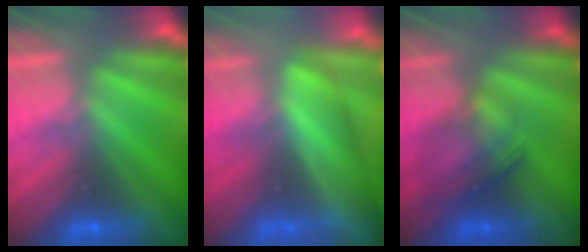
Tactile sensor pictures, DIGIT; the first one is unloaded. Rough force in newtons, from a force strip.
{"total": 3.8}
{"total": 2.0}